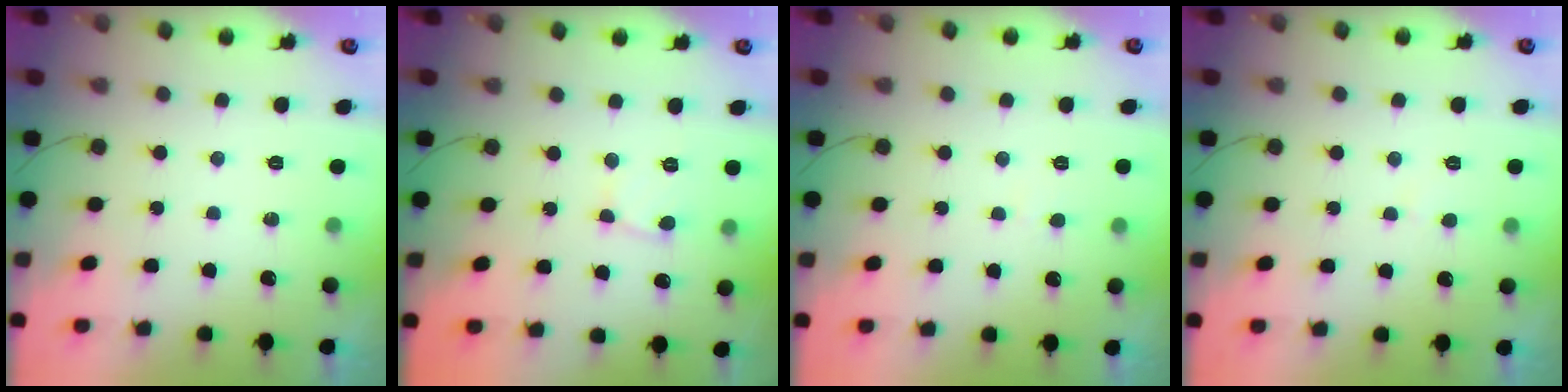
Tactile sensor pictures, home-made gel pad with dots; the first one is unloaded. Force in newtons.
{"total": 2.1, "press": 2.1, "slide": 0.1}
{"total": 1.7, "press": 1.7, "slide": 0.1}
{"total": 1.6, "press": 1.6, "slide": 0.1}